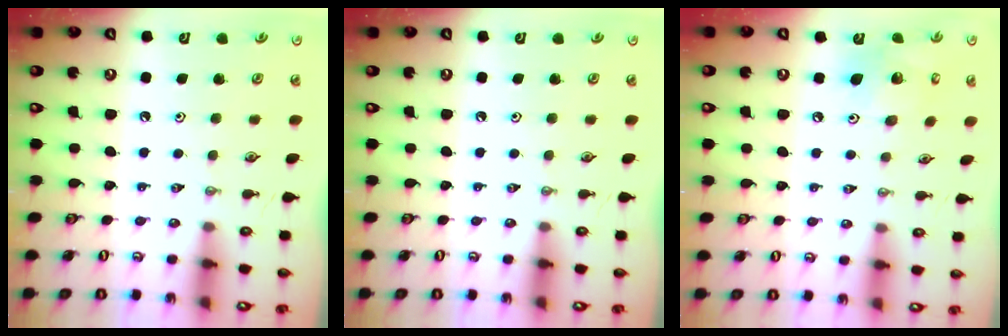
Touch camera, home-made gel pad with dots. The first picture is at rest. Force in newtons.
{"total": 0.0}
{"total": 12.0, "press": 11.8, "slide": 2.3}